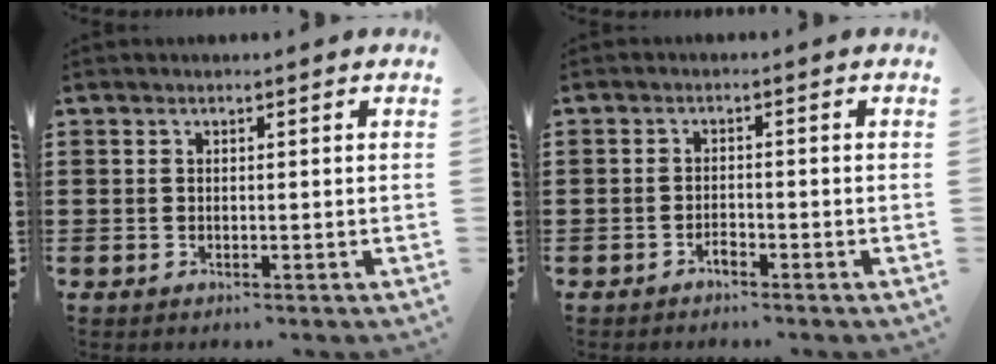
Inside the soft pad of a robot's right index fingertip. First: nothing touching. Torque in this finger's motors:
{"motor_torque": [1.04, 1.10, -0.04, -0.01]}